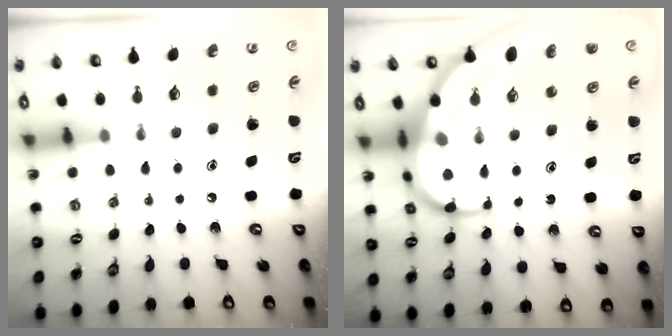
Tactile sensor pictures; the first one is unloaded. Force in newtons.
{"total": 14.4, "press": 14.3, "slide": 1.5}